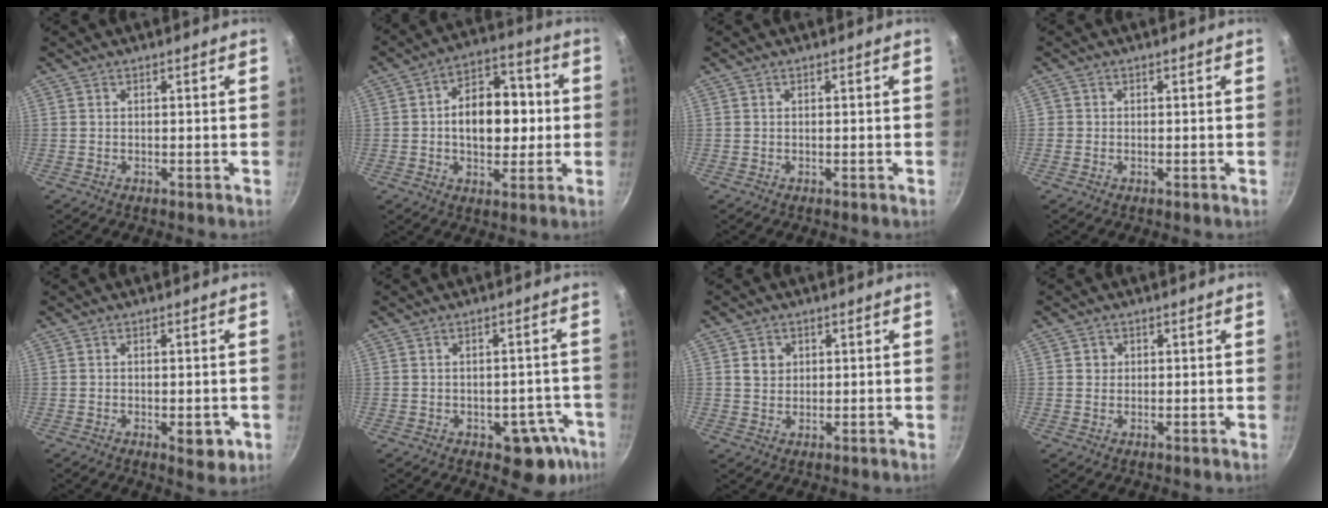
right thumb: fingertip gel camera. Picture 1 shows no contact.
{"total": 14.0, "force": [0.3, 8.9, 10.8], "torque": [-0.121, 0.027, 0.001]}
{"total": 0.0}
{"total": 0.8, "force": [-0.1, 0.8, 0.0], "torque": [0.004, 0.005, -0.004]}
{"total": 4.7, "force": [-1.4, 2.0, 4.0], "torque": [-0.042, -0.004, -0.014]}
{"total": 8.0, "force": [-4.2, 4.3, 5.3], "torque": [-0.032, 0.030, -0.045]}
{"total": 3.4, "force": [1.0, 3.0, 1.3], "torque": [-0.006, -0.004, 0.019]}
{"total": 1.5, "force": [0.3, 1.5, 0.3], "torque": [0.004, 0.001, 0.002]}